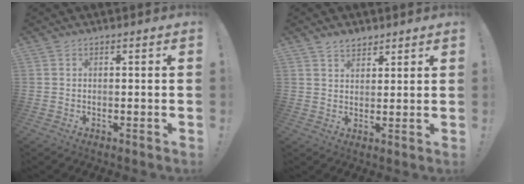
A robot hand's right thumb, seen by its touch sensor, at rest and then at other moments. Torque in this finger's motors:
{"motor_torque": [-0.14, 0.18, 0.22, 0.10, 0.00]}